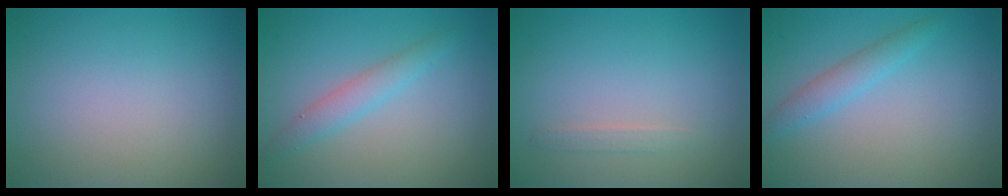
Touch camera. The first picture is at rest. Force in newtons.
{"total": 2.2, "press": 2.2, "slide": 0.0}
{"total": 0.9, "press": 0.8, "slide": 0.1}
{"total": 2.0, "press": 2.0, "slide": 0.1}